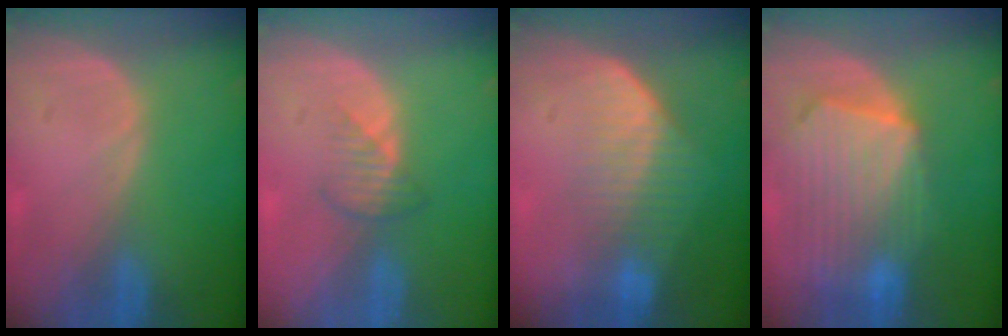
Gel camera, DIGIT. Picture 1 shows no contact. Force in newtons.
{"total": 2.7, "press": 2.6, "slide": 0.6}
{"total": 7.4, "press": 6.4, "slide": 3.8}
{"total": 10.9, "press": 9.5, "slide": 5.2}